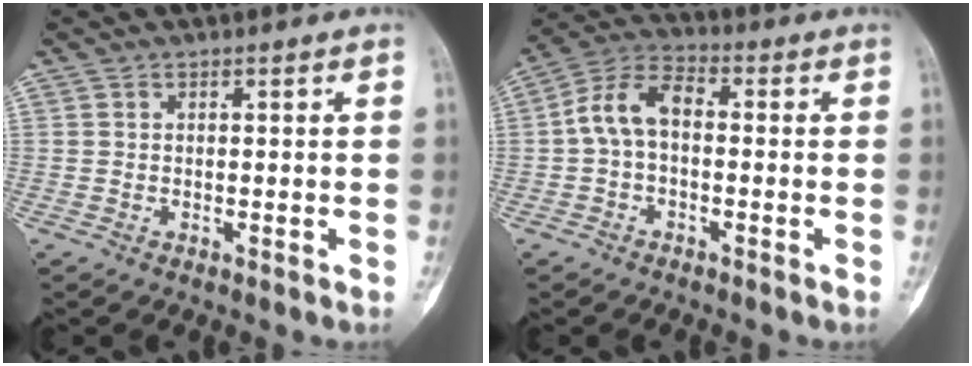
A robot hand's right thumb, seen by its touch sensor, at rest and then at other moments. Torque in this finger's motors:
{"motor_torque": [0.72, 0.87, 0.47, -0.43, 0.09]}